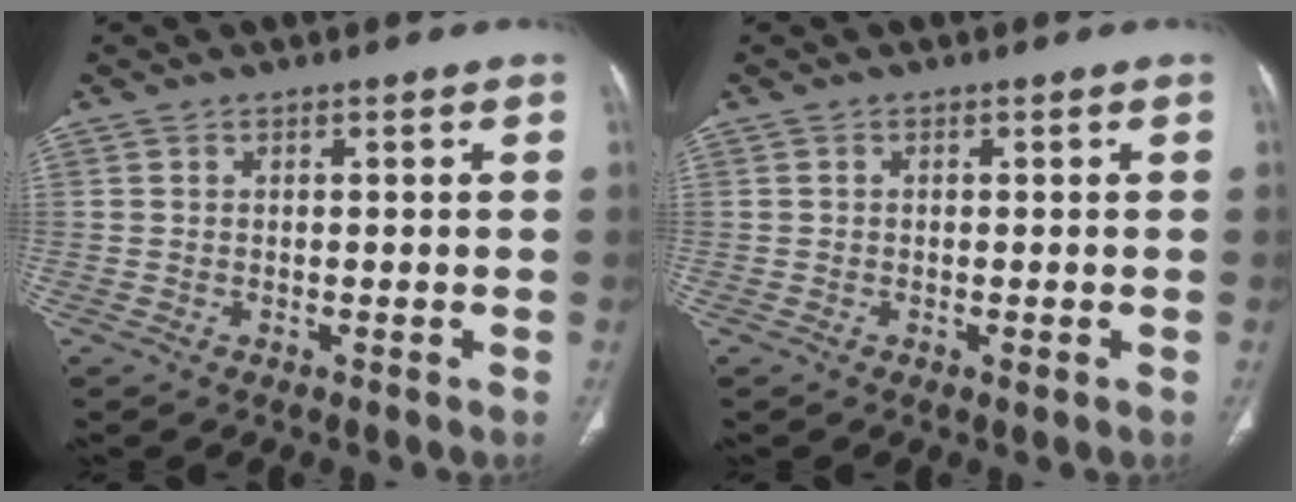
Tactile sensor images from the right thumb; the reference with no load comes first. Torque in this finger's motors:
{"motor_torque": [0.33, 0.59, -0.32, 0.12, -0.03]}